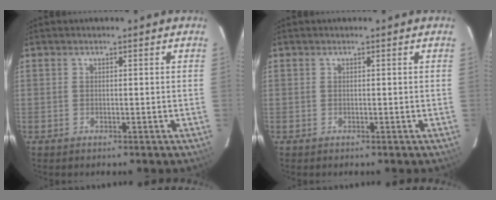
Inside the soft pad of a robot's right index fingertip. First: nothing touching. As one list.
[{"total": 0.0}]